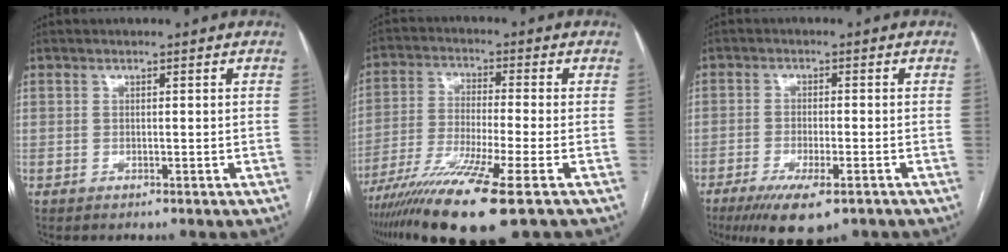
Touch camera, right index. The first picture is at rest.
{"total": 13.8, "force": [-8.6, -0.6, 10.8], "torque": [-0.219, -0.038, -0.155]}
{"total": 8.8, "force": [-5.7, 1.9, 6.4], "torque": [-0.106, -0.019, -0.087]}